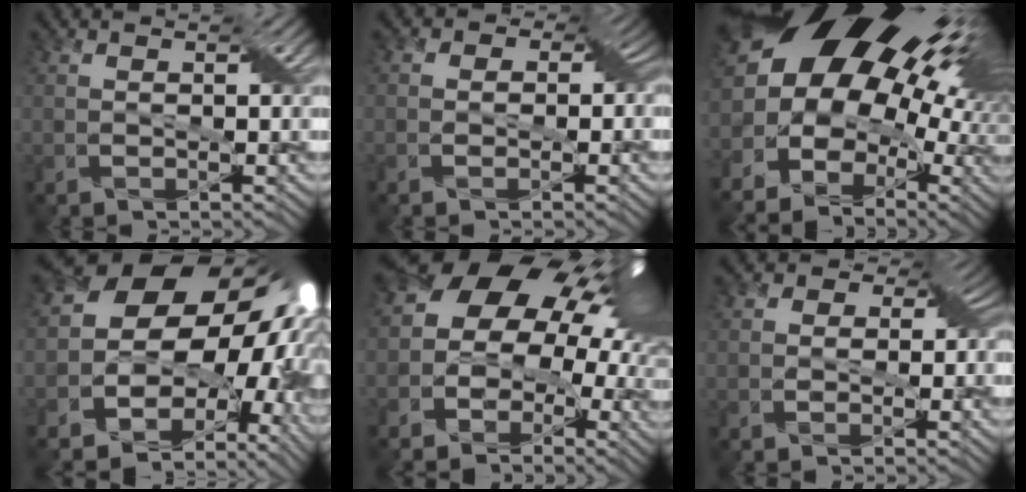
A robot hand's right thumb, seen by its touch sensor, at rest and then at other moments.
{"total": 4.5, "force": [-0.3, 3.9, 2.2], "torque": [-0.009, 0.018, -0.031]}
{"total": 19.3, "force": [4.3, 12.5, 14.1], "torque": [-0.209, 0.001, 0.087]}
{"total": 19.0, "force": [0.0, 13.7, 13.0], "torque": [-0.178, -0.046, 0.031]}
{"total": 15.0, "force": [1.3, 12.2, 8.6], "torque": [-0.135, -0.003, 0.016]}
{"total": 5.3, "force": [-0.8, 4.7, 2.3], "torque": [-0.024, 0.019, -0.039]}